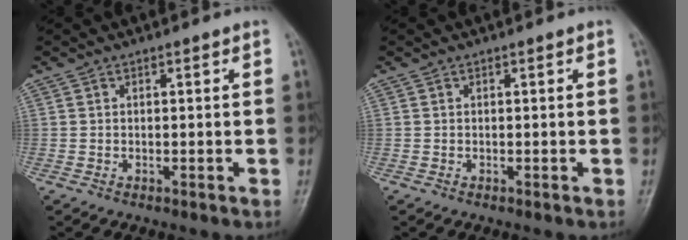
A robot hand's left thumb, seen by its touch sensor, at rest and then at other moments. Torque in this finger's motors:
{"motor_torque": [0.00, 0.00, -0.06, 0.06, 0.00]}